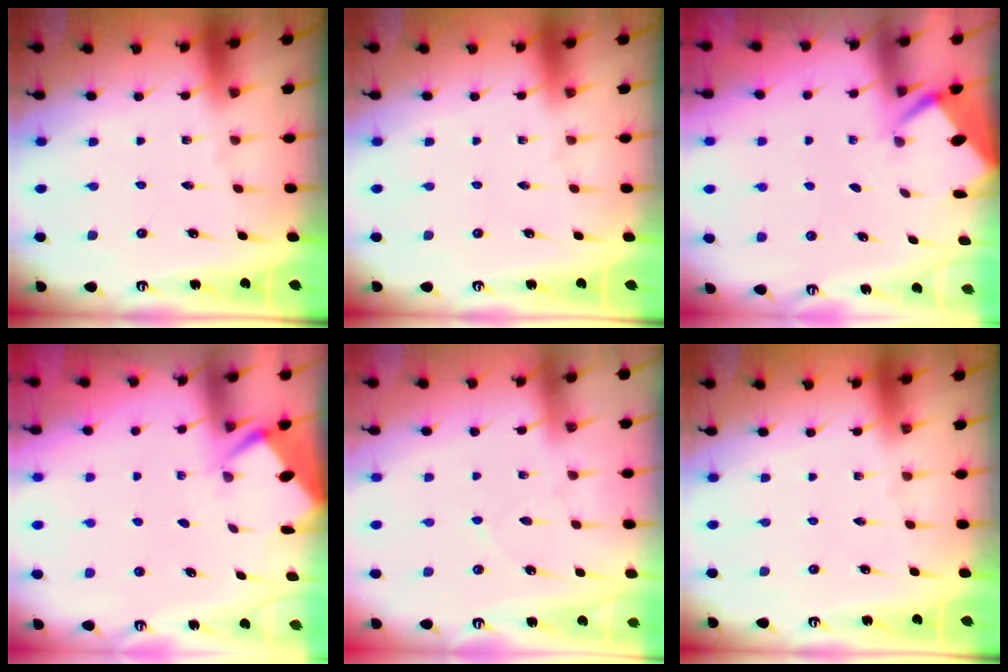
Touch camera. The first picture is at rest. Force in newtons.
{"total": 0.0}
{"total": 2.6, "press": 2.6, "slide": 0.0}
{"total": 2.8, "press": 2.7, "slide": 0.4}
{"total": 3.3, "press": 3.3, "slide": 0.5}
{"total": 0.0}